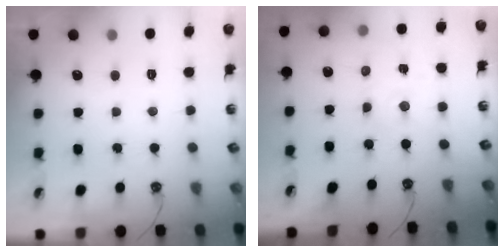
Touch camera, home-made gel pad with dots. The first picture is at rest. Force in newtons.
{"total": 1.9, "press": 1.9, "slide": 0.3}